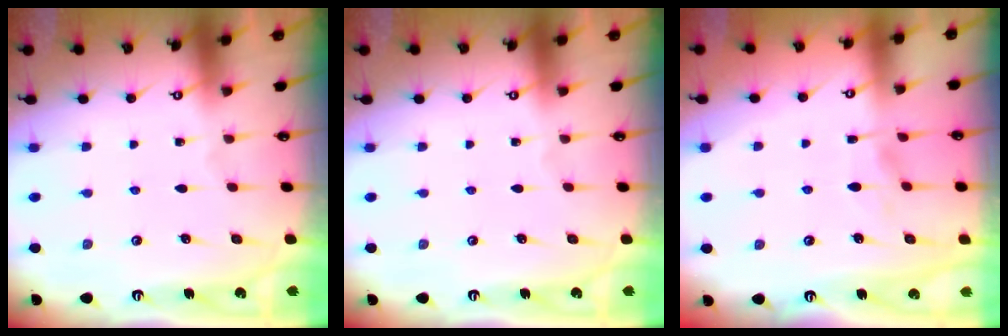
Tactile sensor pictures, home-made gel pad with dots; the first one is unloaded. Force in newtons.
{"total": 0.0}
{"total": 1.7, "press": 1.4, "slide": 1.1}